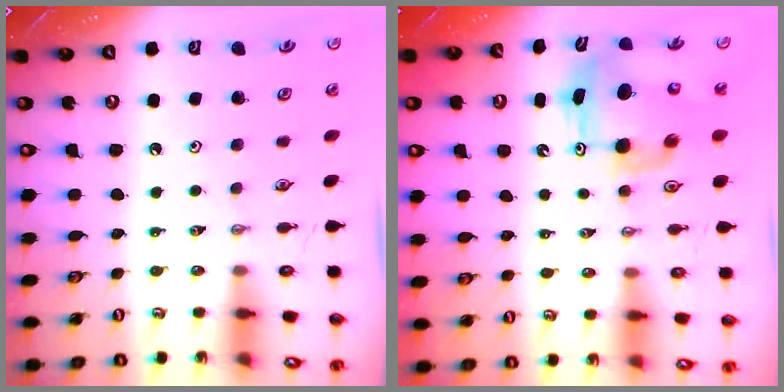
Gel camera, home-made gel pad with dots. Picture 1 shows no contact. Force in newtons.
{"total": 10.0, "press": 9.9, "slide": 1.6}